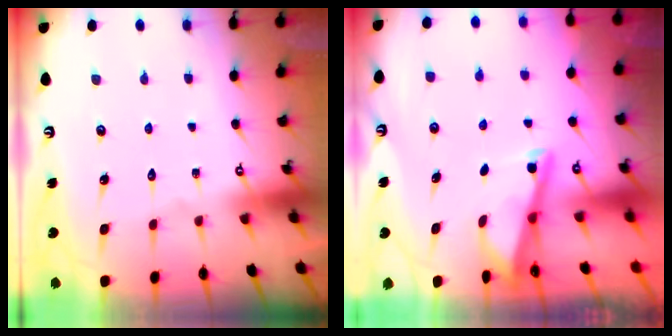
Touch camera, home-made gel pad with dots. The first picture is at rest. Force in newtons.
{"total": 3.0, "press": 3.0, "slide": 0.3}